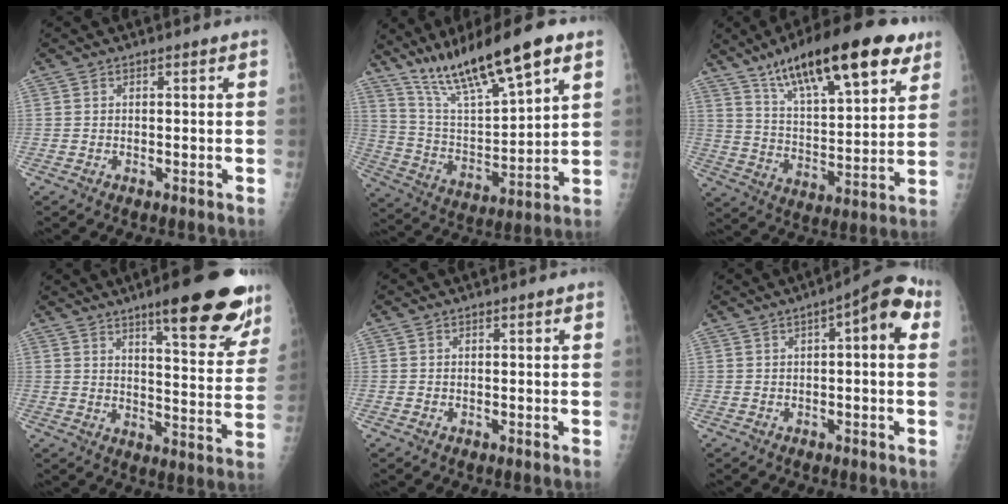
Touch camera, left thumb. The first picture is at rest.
{"total": 19.8, "force": [13.1, 4.1, 14.2], "torque": [-0.229, -0.046, 0.243]}
{"total": 23.9, "force": [14.3, 7.6, 17.6], "torque": [-0.255, -0.037, 0.233]}
{"total": 19.3, "force": [12.5, 4.6, 14.0], "torque": [-0.147, -0.064, 0.170]}
{"total": 0.0}
{"total": 8.6, "force": [2.3, 2.9, 7.7], "torque": [-0.092, 0.022, 0.022]}